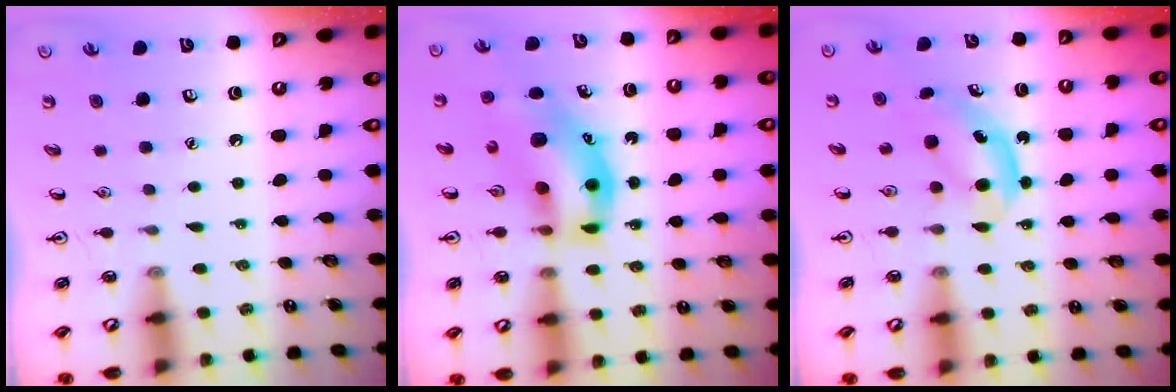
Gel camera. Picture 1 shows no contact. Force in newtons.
{"total": 12.6, "press": 12.2, "slide": 3.4}
{"total": 5.2, "press": 5.2, "slide": 0.6}